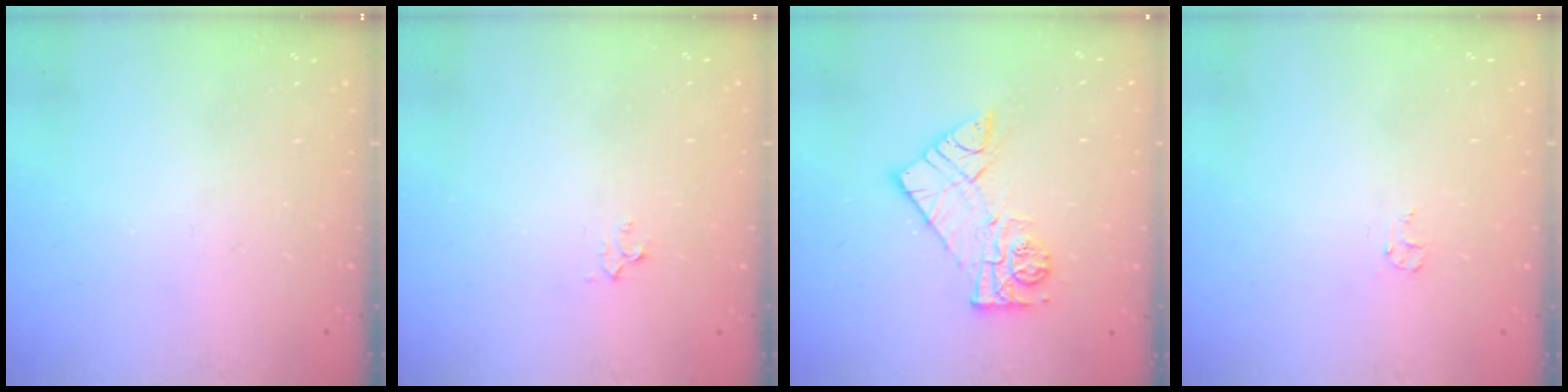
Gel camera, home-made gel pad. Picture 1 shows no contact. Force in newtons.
{"total": 3.0, "press": 3.0, "slide": 0.5}
{"total": 11.2, "press": 11.2, "slide": 0.8}
{"total": 4.1, "press": 4.1, "slide": 0.4}